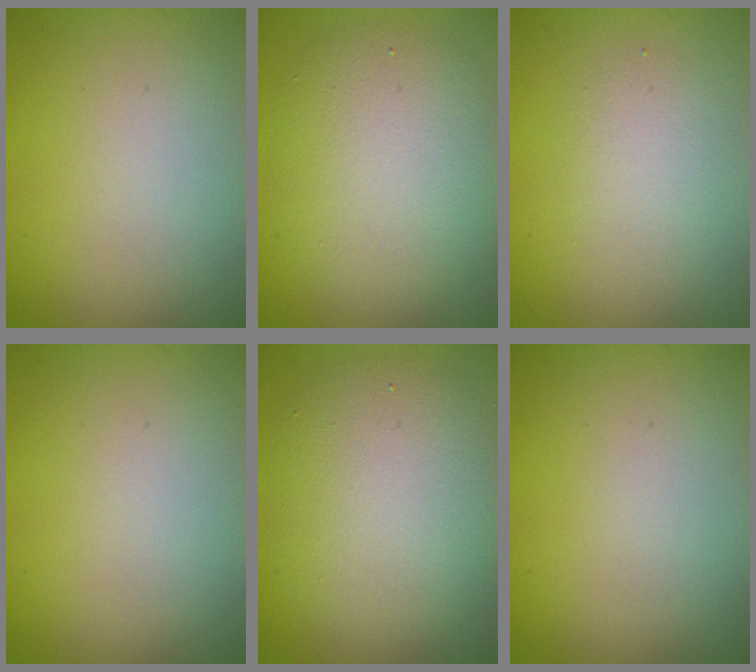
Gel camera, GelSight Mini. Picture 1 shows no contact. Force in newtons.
{"total": 6.6, "press": 6.6, "slide": 0.3}
{"total": 2.2, "press": 2.2, "slide": 0.1}
{"total": 0.0}
{"total": 6.9, "press": 6.9, "slide": 0.3}
{"total": 0.0}